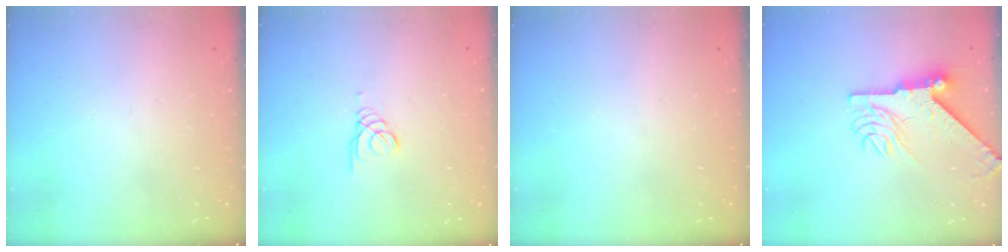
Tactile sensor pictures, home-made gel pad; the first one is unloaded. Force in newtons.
{"total": 1.0, "press": 1.0, "slide": 0.1}
{"total": 0.0}
{"total": 10.0, "press": 9.8, "slide": 1.6}